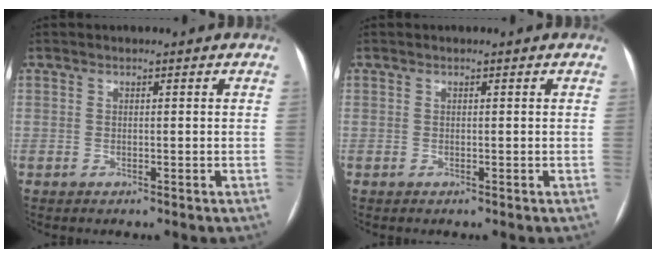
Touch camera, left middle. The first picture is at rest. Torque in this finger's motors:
{"motor_torque": [-0.01, 0.11, 0.04, 0.01]}